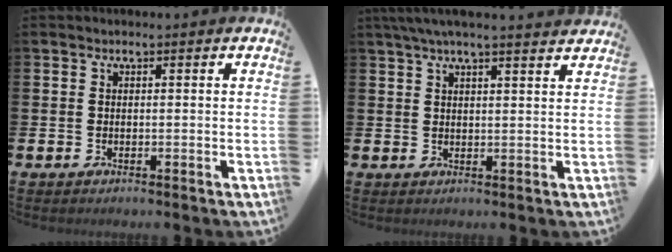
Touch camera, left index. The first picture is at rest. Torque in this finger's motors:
{"motor_torque": [0.65, -1.49, 0.65, 0.19]}